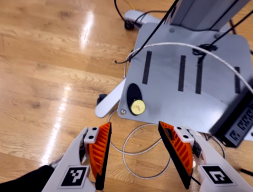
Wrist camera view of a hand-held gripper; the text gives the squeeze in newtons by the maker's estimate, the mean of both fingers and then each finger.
{"total": 0.0}